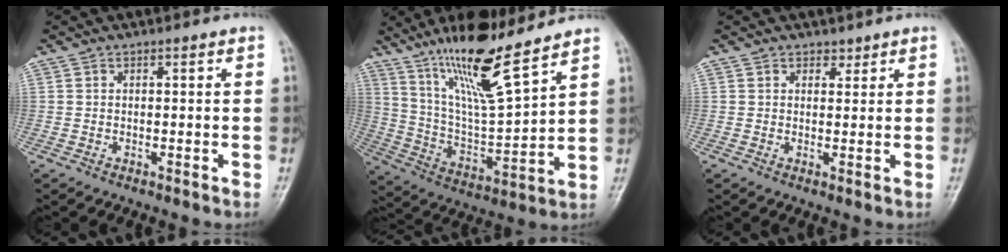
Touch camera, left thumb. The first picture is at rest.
{"total": 16.8, "force": [12.0, 2.6, 11.5], "torque": [-0.194, -0.065, 0.229]}
{"total": 1.5, "force": [1.1, 1.1, 0.0], "torque": [0.018, -0.007, 0.011]}